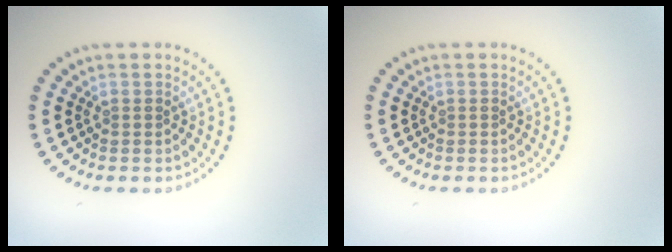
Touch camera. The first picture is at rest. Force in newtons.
{"total": 0.0}